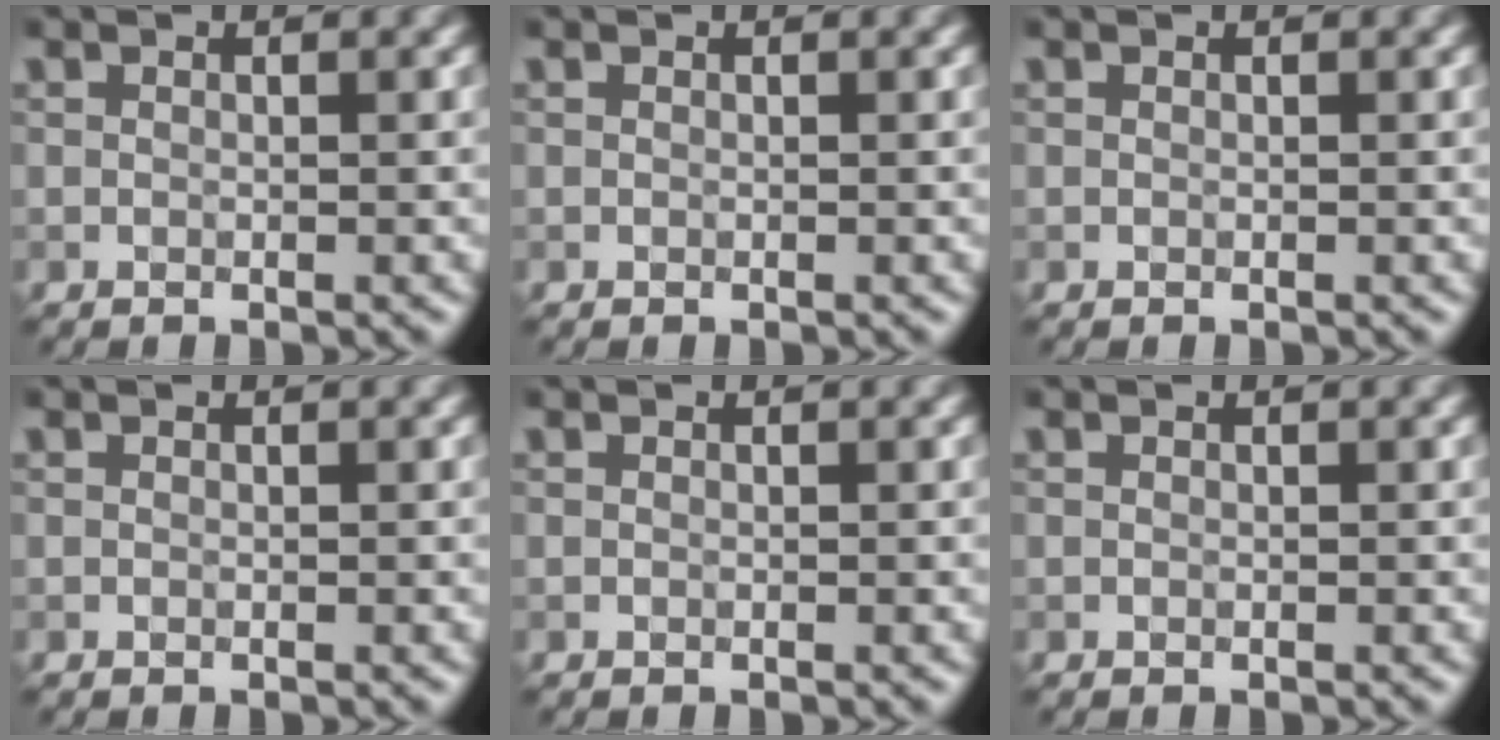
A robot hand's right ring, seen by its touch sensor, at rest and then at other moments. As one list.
[{"total": 0.0}, {"total": 0.0}, {"total": 0.0}, {"total": 0.0}, {"total": 0.0}]